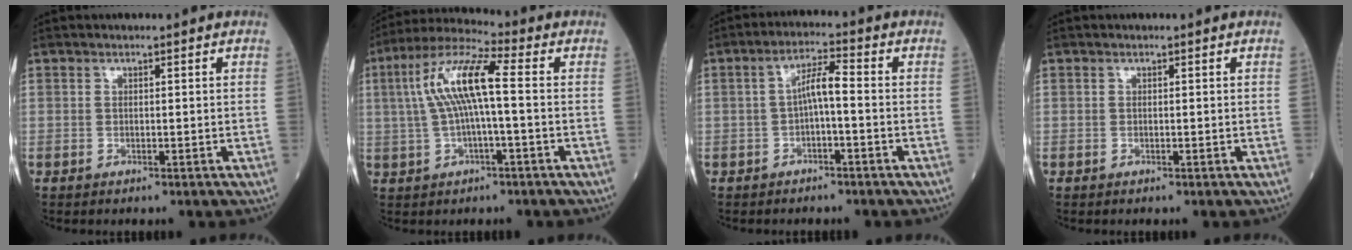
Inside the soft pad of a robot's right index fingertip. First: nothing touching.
{"total": 10.5, "force": [0.8, 1.3, 10.4], "torque": [-0.210, 0.029, 0.012]}
{"total": 4.4, "force": [-0.6, 0.7, 4.3], "torque": [-0.075, 0.016, -0.010]}
{"total": 0.0}